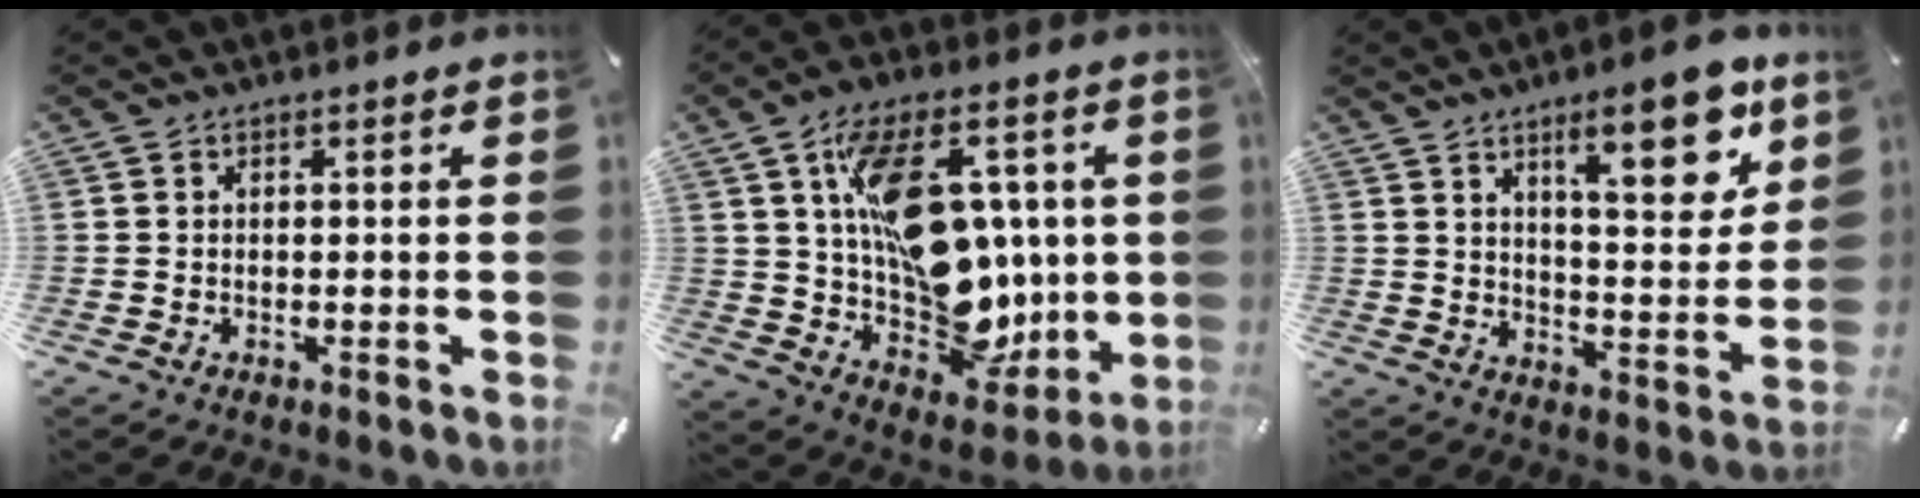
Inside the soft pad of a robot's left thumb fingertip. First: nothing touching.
{"total": 21.9, "force": [5.2, 14.2, 15.9], "torque": [-0.264, -0.027, 0.107]}
{"total": 15.6, "force": [9.0, 5.5, 11.5], "torque": [-0.141, -0.055, 0.138]}